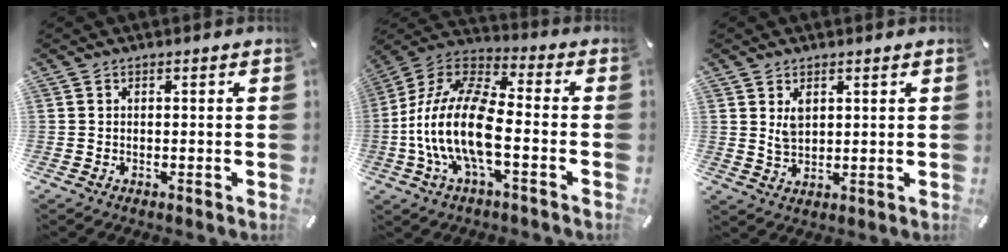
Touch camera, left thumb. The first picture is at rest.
{"total": 17.4, "force": [-5.2, 7.7, 14.8], "torque": [-0.321, 0.006, -0.093]}
{"total": 3.5, "force": [1.8, 2.3, 1.9], "torque": [-0.035, -0.002, 0.032]}